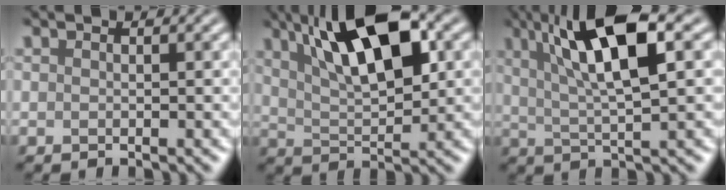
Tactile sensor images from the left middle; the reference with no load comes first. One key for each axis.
{"total": 9.6, "fx": 3.8, "fy": 3.4, "fz": 8.1, "tx": -0.140, "ty": 0.019, "tz": 0.066}
{"total": 9.3, "fx": 3.2, "fy": 2.3, "fz": 8.4, "tx": -0.142, "ty": 0.018, "tz": 0.059}